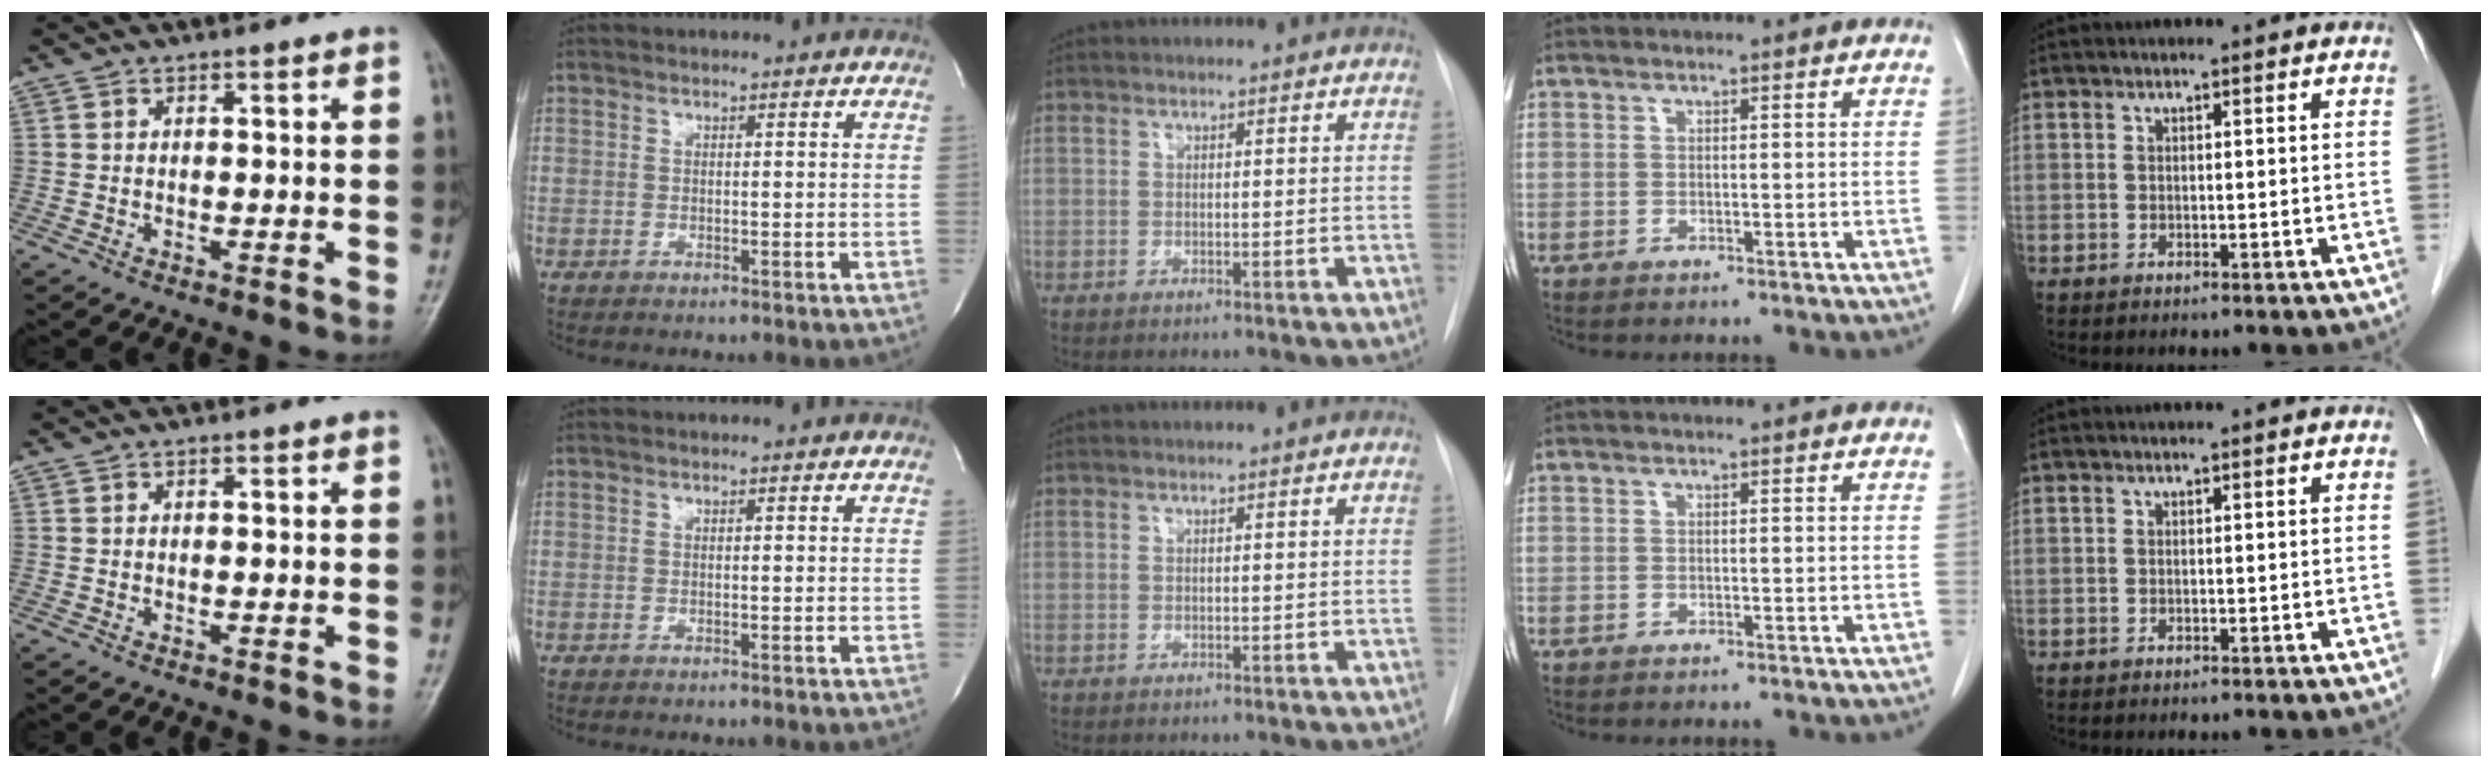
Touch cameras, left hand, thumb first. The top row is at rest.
{}